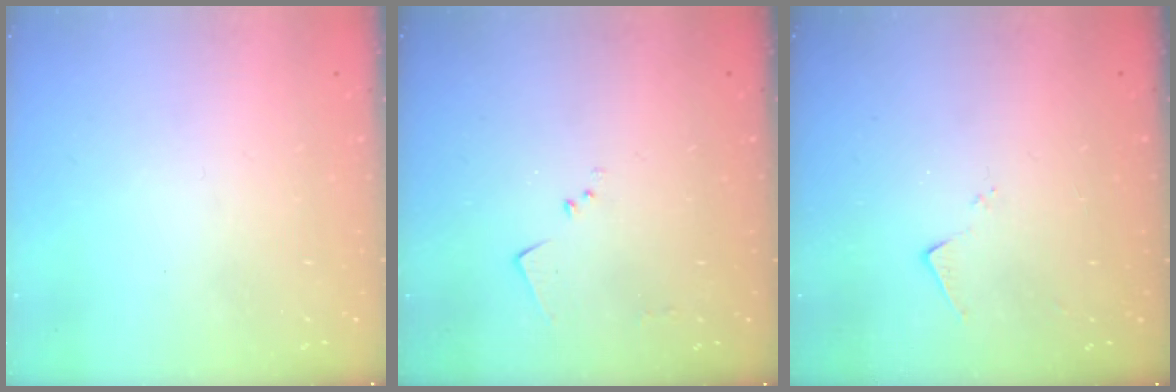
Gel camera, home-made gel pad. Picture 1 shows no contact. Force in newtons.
{"total": 6.4, "press": 6.4, "slide": 0.8}
{"total": 7.6, "press": 7.5, "slide": 0.3}